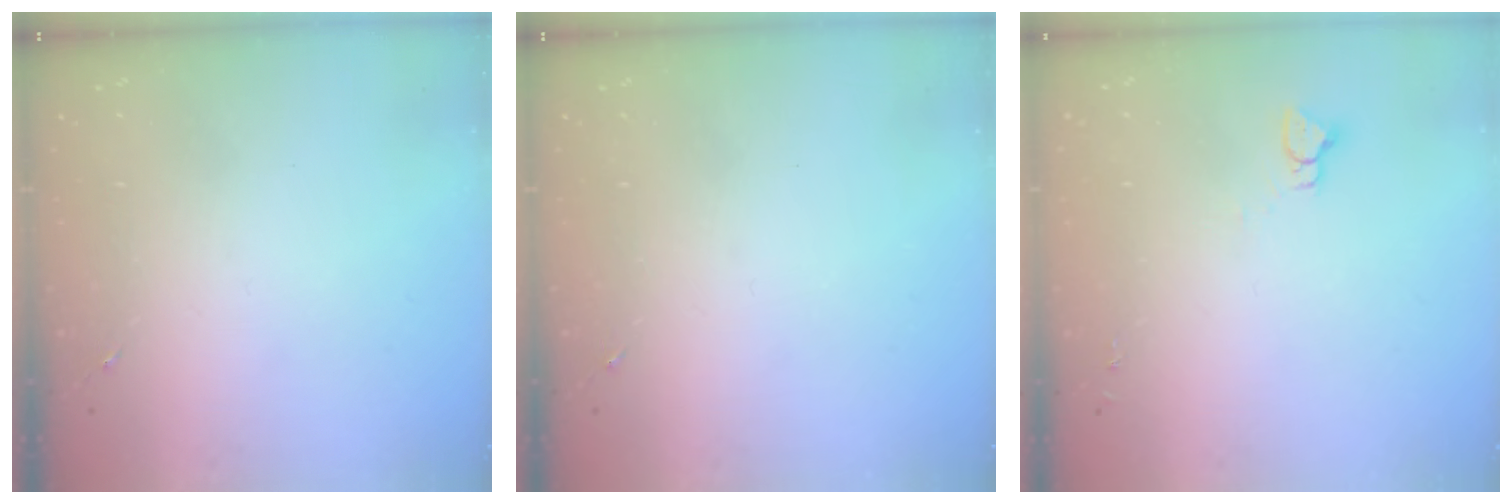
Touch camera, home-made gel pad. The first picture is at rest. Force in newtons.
{"total": 0.0}
{"total": 3.3, "press": 3.3, "slide": 0.2}